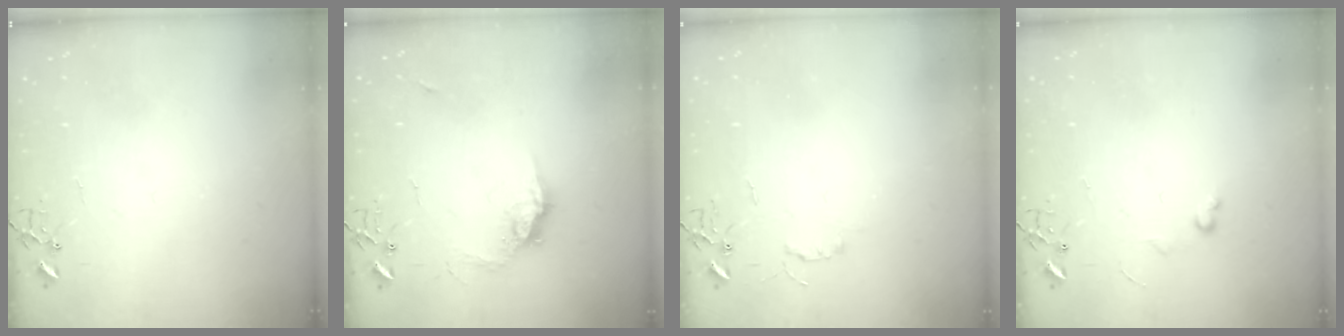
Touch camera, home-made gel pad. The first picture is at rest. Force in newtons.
{"total": 9.8, "press": 9.8, "slide": 0.6}
{"total": 4.2, "press": 4.2, "slide": 0.6}
{"total": 4.5, "press": 4.5, "slide": 0.4}